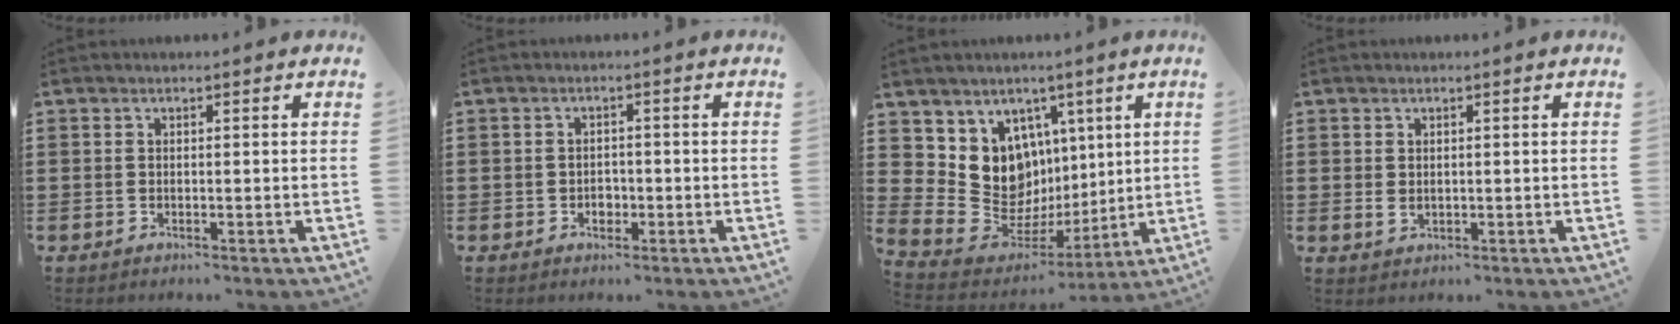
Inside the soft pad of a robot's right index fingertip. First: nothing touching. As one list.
[{"total": 1.7, "force": [-0.8, 1.2, 0.9], "torque": [-0.022, -0.003, -0.015]}, {"total": 11.5, "force": [2.3, 10.6, 3.8], "torque": [-0.111, -0.036, 0.053]}, {"total": 1.2, "force": [0.1, 0.8, 0.9], "torque": [-0.019, 0.003, 0.002]}]